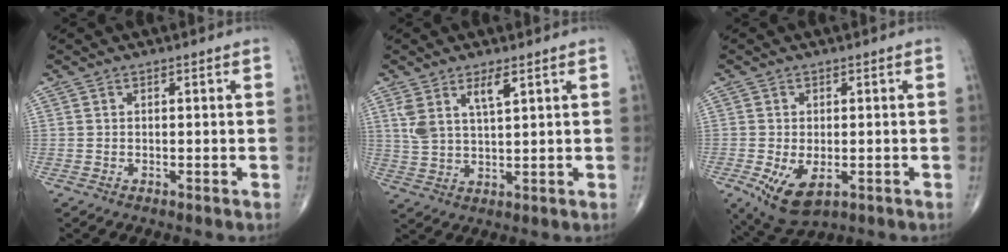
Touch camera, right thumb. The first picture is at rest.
{"total": 6.3, "force": [3.2, 2.1, 5.0], "torque": [-0.101, -0.012, 0.069]}
{"total": 7.7, "force": [-2.3, 4.0, 6.2], "torque": [-0.113, -0.012, -0.028]}